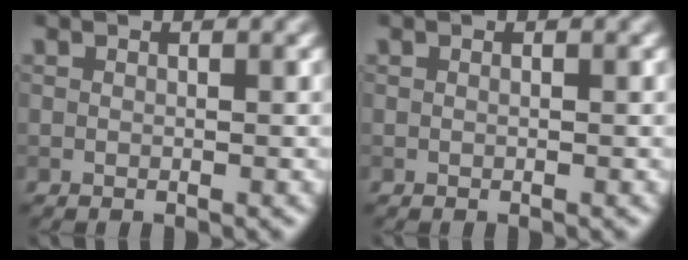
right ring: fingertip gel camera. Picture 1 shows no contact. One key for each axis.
{"total": 0.0}